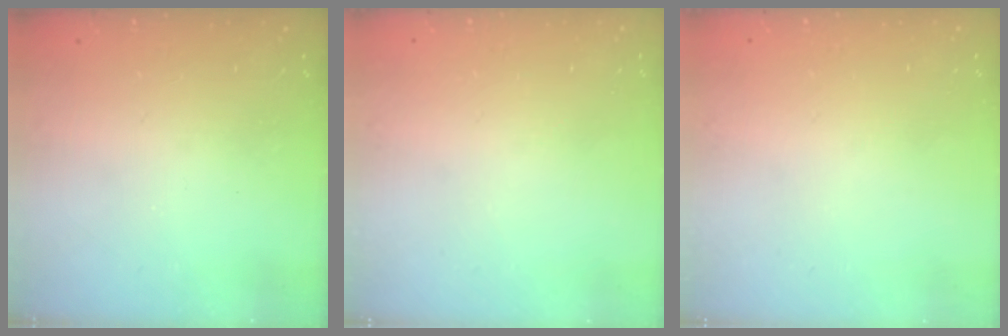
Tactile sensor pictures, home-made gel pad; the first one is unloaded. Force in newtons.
{"total": 0.0}
{"total": 0.0}